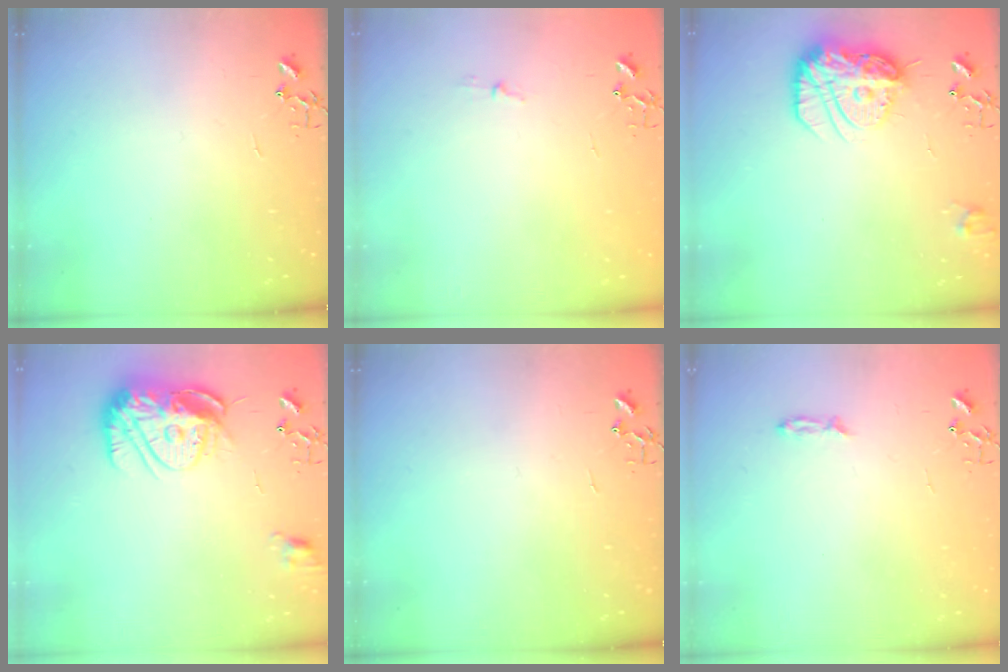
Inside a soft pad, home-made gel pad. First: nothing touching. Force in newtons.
{"total": 2.9, "press": 2.9, "slide": 0.4}
{"total": 15.8, "press": 15.8, "slide": 1.3}
{"total": 16.7, "press": 16.6, "slide": 1.5}
{"total": 0.0}
{"total": 3.2, "press": 3.2, "slide": 0.4}